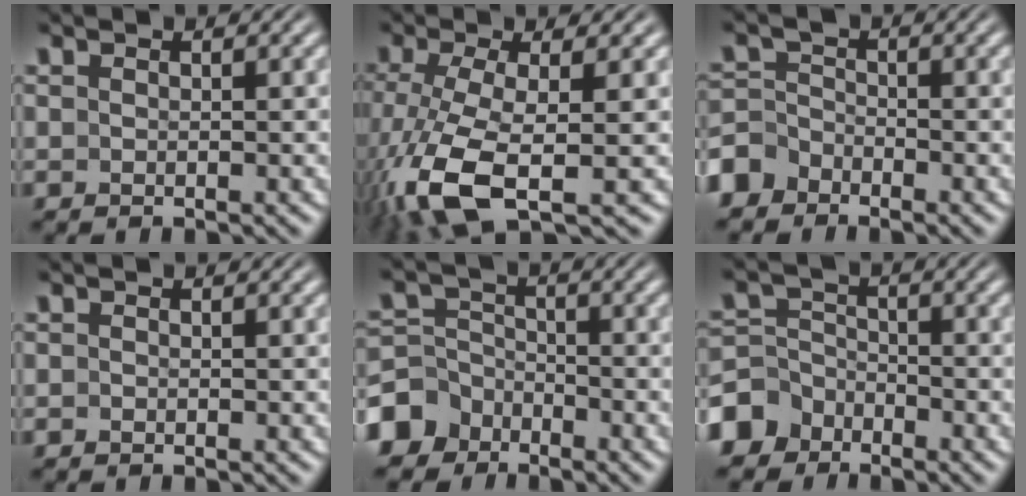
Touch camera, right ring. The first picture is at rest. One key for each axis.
{"total": 7.8, "fx": -2.6, "fy": 3.8, "fz": 6.3, "tx": -0.164, "ty": -0.049, "tz": -0.013}
{"total": 4.1, "fx": -2.9, "fy": 2.8, "fz": 0.9, "tx": -0.024, "ty": -0.026, "tz": -0.041}
{"total": 0.0}
{"total": 6.2, "fx": -3.5, "fy": 4.7, "fz": 1.9, "tx": -0.046, "ty": -0.035, "tz": -0.048}
{"total": 5.7, "fx": -3.4, "fy": 4.2, "fz": 1.6, "tx": -0.044, "ty": -0.034, "tz": -0.045}